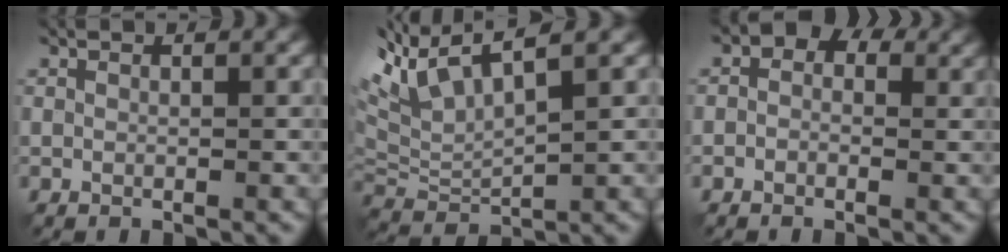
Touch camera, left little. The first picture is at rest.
{"total": 7.1, "force": [3.3, 2.8, 5.6], "torque": [-0.132, 0.019, 0.060]}
{"total": 5.7, "force": [1.9, 4.5, 2.9], "torque": [-0.020, 0.020, -0.014]}